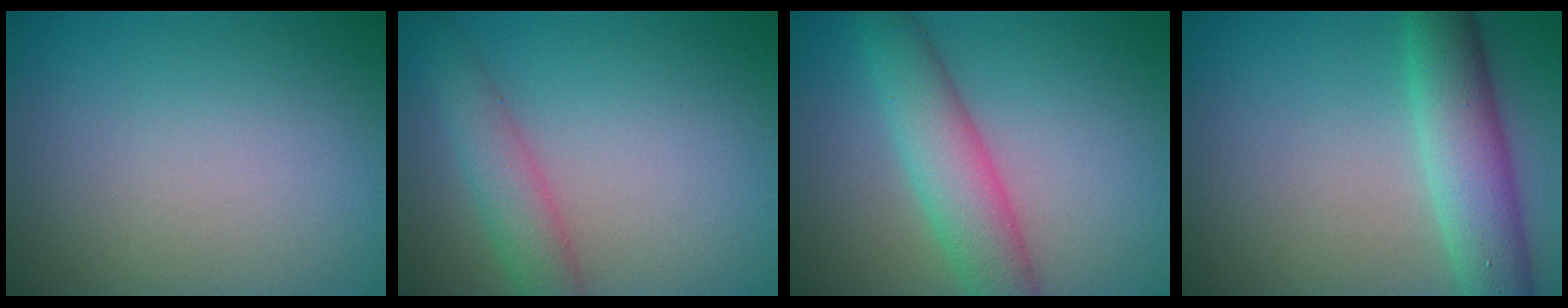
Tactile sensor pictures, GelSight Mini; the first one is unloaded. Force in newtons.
{"total": 3.5, "press": 3.5, "slide": 0.1}
{"total": 5.6, "press": 5.6, "slide": 0.2}
{"total": 5.8, "press": 5.8, "slide": 0.1}